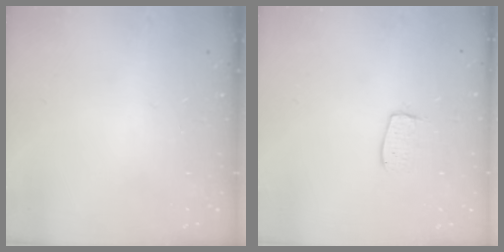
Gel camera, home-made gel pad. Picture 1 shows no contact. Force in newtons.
{"total": 6.7, "press": 6.7, "slide": 0.5}